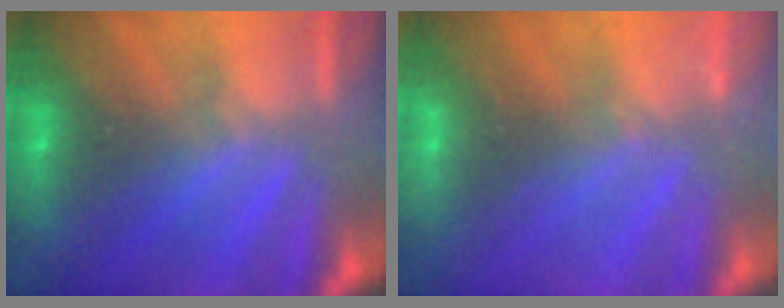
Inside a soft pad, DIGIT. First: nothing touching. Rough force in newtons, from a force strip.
{"total": 2.2}